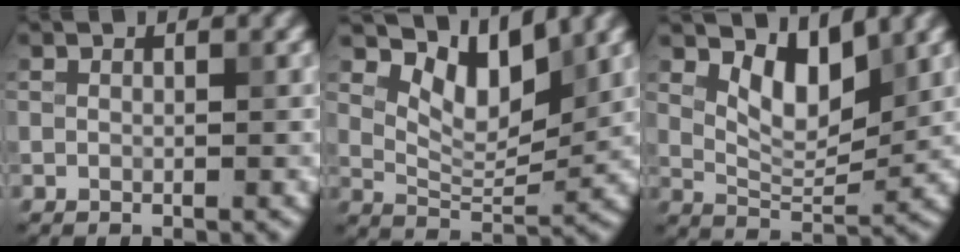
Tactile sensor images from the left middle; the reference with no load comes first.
{"total": 5.4, "force": [3.3, 2.3, 3.7], "torque": [-0.068, -0.010, 0.055]}
{"total": 4.5, "force": [2.3, 2.0, 3.3], "torque": [-0.062, -0.010, 0.041]}